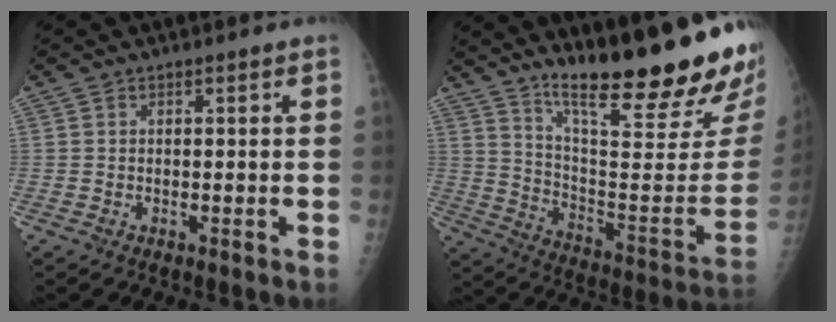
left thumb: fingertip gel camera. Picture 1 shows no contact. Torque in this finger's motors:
{"motor_torque": [2.16, -0.90, 1.38, -1.39, 0.33]}